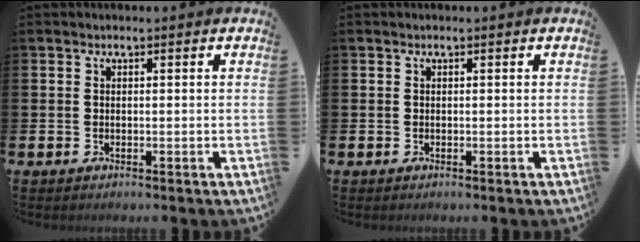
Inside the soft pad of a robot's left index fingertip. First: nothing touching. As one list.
[{"total": 0.0}]